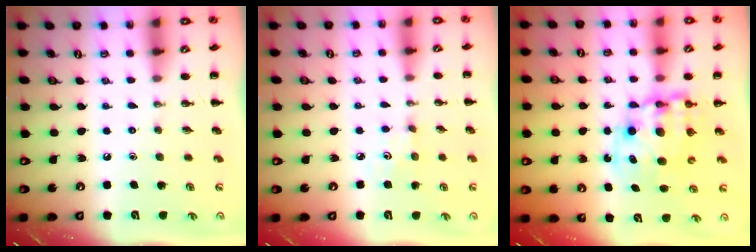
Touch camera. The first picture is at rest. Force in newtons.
{"total": 2.8, "press": 2.7, "slide": 0.7}
{"total": 10.9, "press": 10.5, "slide": 2.9}